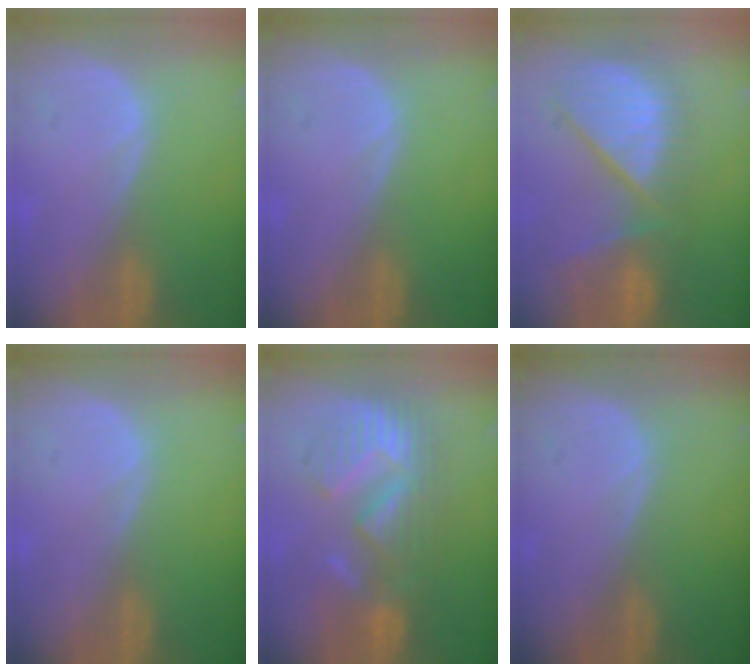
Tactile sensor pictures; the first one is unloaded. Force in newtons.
{"total": 0.0}
{"total": 11.1, "press": 10.1, "slide": 4.7}
{"total": 0.0}
{"total": 8.9, "press": 8.9, "slide": 0.0}
{"total": 0.0}